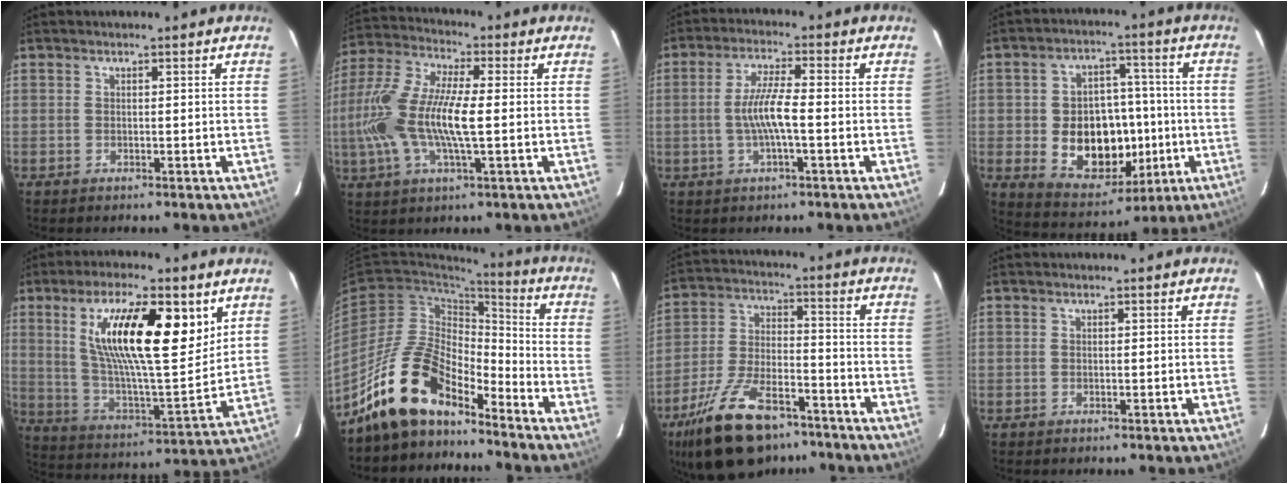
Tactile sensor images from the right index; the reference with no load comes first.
{"total": 17.1, "force": [-1.5, 4.5, 16.4], "torque": [-0.332, -0.001, -0.035]}
{"total": 6.6, "force": [-1.3, 0.6, 6.4], "torque": [-0.126, 0.002, -0.024]}
{"total": 14.5, "force": [-2.3, 11.1, 8.9], "torque": [-0.179, 0.008, -0.012]}
{"total": 21.6, "force": [8.9, 6.1, 18.6], "torque": [-0.319, 0.005, 0.157]}
{"total": 15.0, "force": [-12.1, 5.6, 6.9], "torque": [-0.136, 0.017, -0.230]}
{"total": 20.5, "force": [-14.3, 9.2, 11.5], "torque": [-0.233, -0.012, -0.237]}
{"total": 0.0}